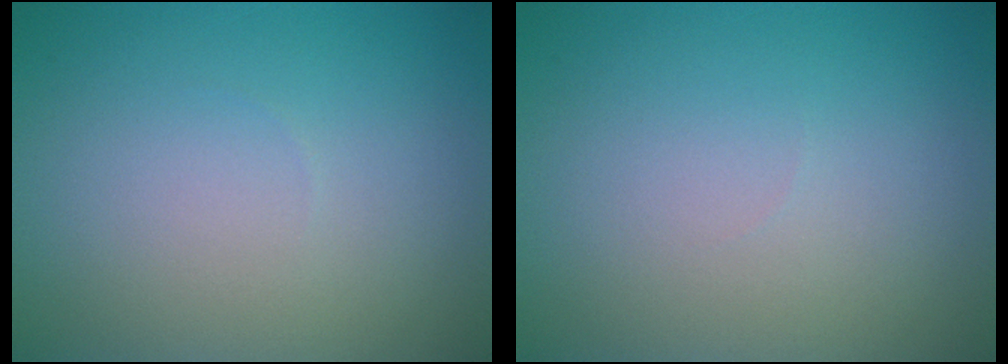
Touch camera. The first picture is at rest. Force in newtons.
{"total": 0.0}